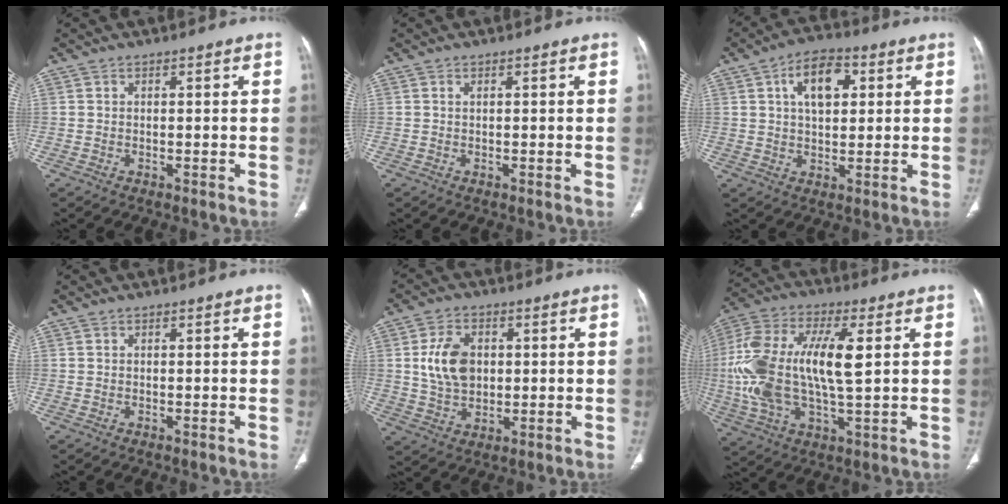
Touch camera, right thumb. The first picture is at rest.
{"total": 0.0}
{"total": 9.6, "force": [3.0, 5.5, 7.2], "torque": [-0.100, 0.006, 0.044]}
{"total": 0.0}
{"total": 9.4, "force": [1.4, 6.7, 6.5], "torque": [-0.103, -0.003, 0.030]}
{"total": 20.0, "force": [2.0, 8.4, 18.1], "torque": [-0.387, 0.013, 0.033]}